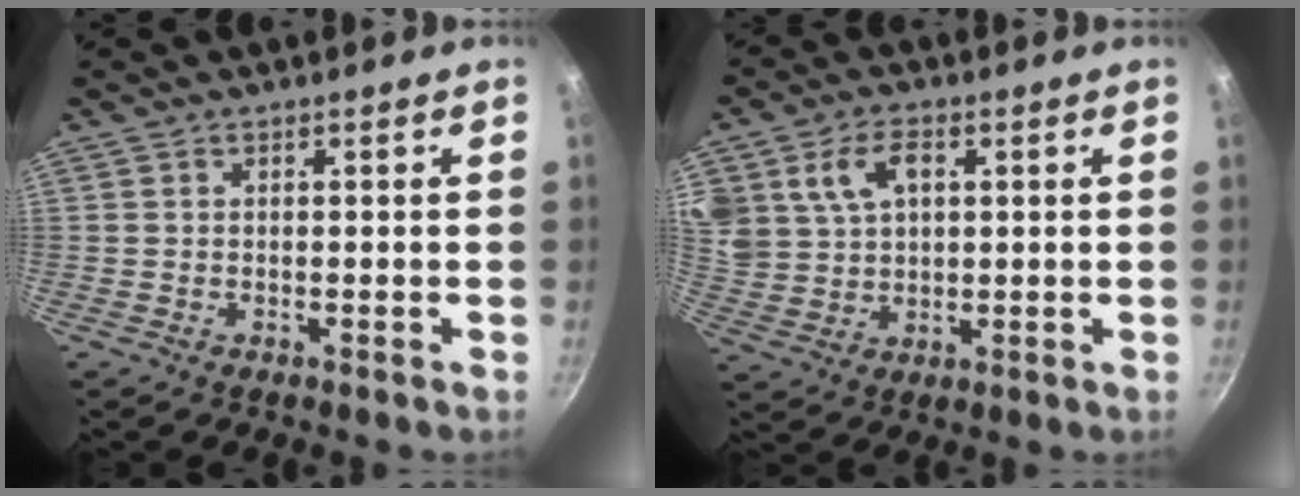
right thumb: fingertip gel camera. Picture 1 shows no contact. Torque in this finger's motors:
{"motor_torque": [-0.60, 0.94, 0.84, 0.72, 0.13]}